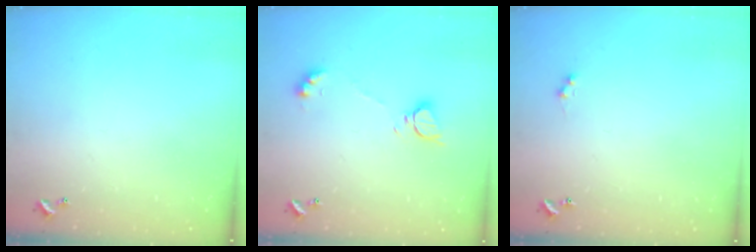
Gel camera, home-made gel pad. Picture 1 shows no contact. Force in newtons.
{"total": 6.6, "press": 6.6, "slide": 0.7}
{"total": 1.0, "press": 0.9, "slide": 0.4}